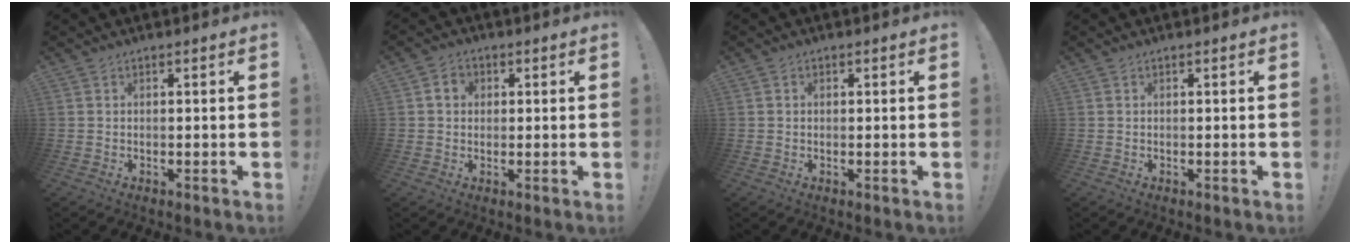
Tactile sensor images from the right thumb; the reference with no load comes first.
{"total": 4.3, "force": [0.9, 3.7, 2.0], "torque": [-0.032, 0.009, 0.017]}
{"total": 0.8, "force": [0.1, 0.8, 0.2], "torque": [0.004, 0.000, 0.000]}
{"total": 0.0}